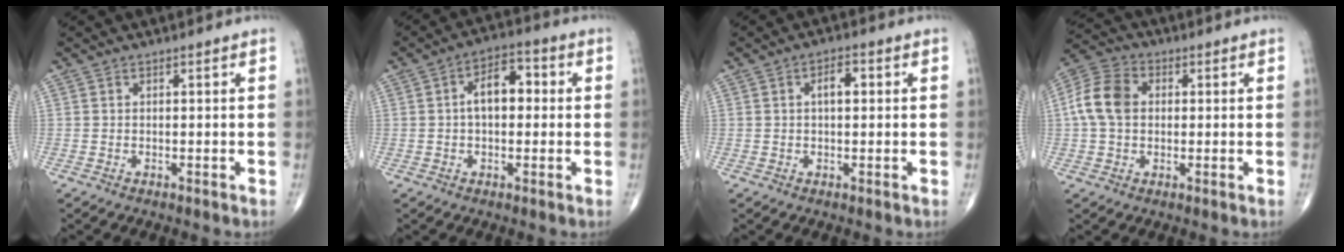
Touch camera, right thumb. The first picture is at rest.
{"total": 7.7, "force": [0.6, 4.4, 6.3], "torque": [-0.085, 0.023, 0.000]}
{"total": 3.5, "force": [0.6, 1.7, 3.0], "torque": [-0.041, 0.008, 0.006]}
{"total": 9.2, "force": [0.8, 6.8, 6.2], "torque": [-0.121, 0.023, 0.007]}